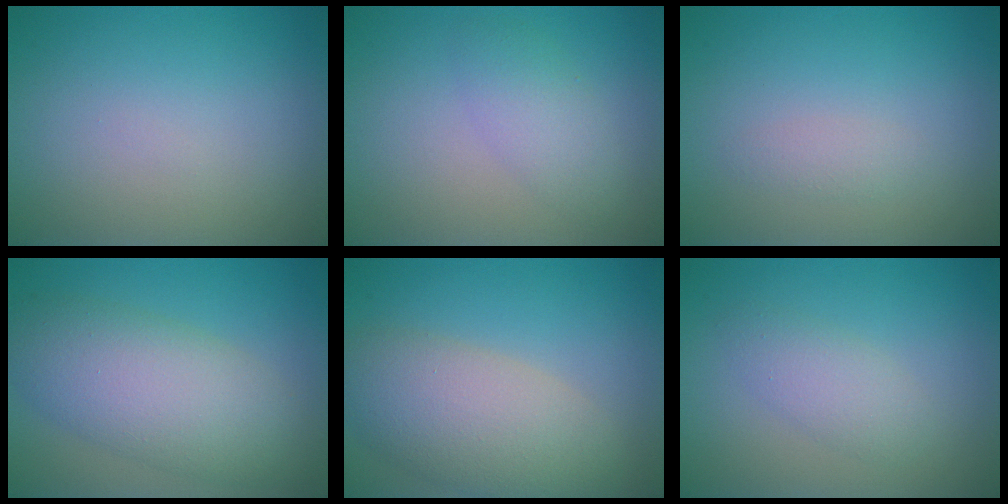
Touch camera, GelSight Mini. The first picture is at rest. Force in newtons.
{"total": 2.5, "press": 2.5, "slide": 0.1}
{"total": 1.0, "press": 1.0, "slide": 0.1}
{"total": 7.5, "press": 7.5, "slide": 0.3}
{"total": 6.9, "press": 6.9, "slide": 0.4}
{"total": 2.2, "press": 2.2, "slide": 0.1}